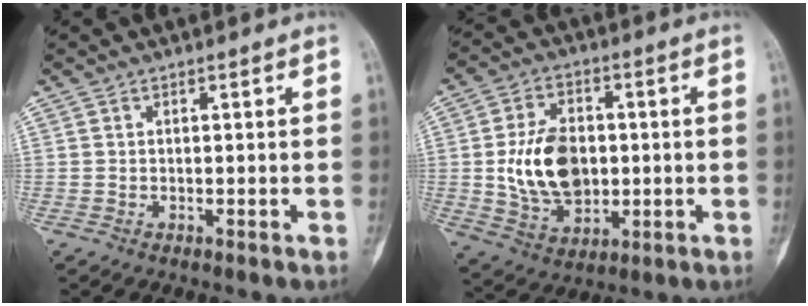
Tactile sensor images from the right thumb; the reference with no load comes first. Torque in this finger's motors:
{"motor_torque": [0.59, 0.61, 0.52, -0.32, 0.14]}